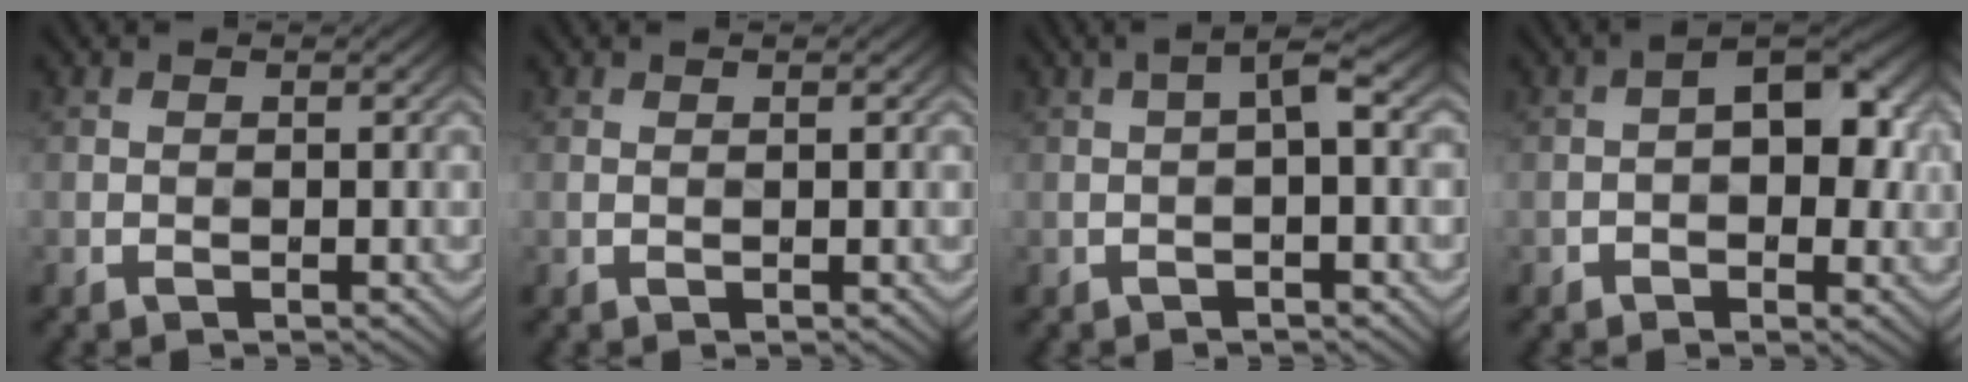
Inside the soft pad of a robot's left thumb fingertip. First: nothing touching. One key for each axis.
{"total": 0.6, "fx": 0.5, "fy": -0.1, "fz": 0.3, "tx": 0.002, "ty": 0.006, "tz": 0.005}
{"total": 3.3, "fx": 0.1, "fy": 0.2, "fz": 3.3, "tx": -0.048, "ty": 0.012, "tz": -0.008}
{"total": 5.3, "fx": 0.2, "fy": 2.6, "fz": 4.6, "tx": -0.062, "ty": 0.007, "tz": 0.005}